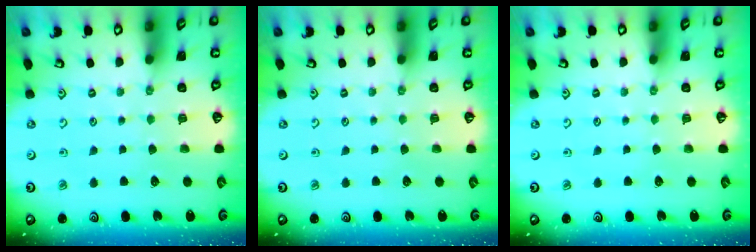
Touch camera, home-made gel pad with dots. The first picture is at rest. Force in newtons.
{"total": 0.0}
{"total": 0.0}